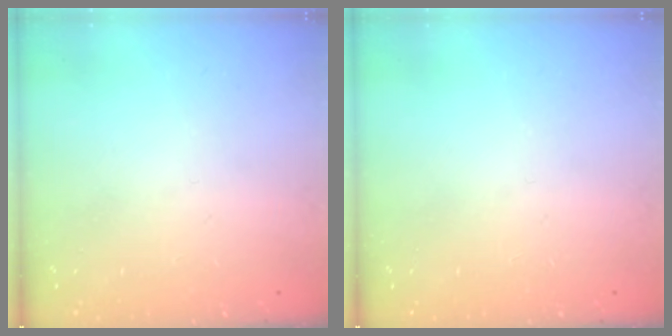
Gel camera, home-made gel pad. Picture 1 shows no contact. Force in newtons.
{"total": 0.0}